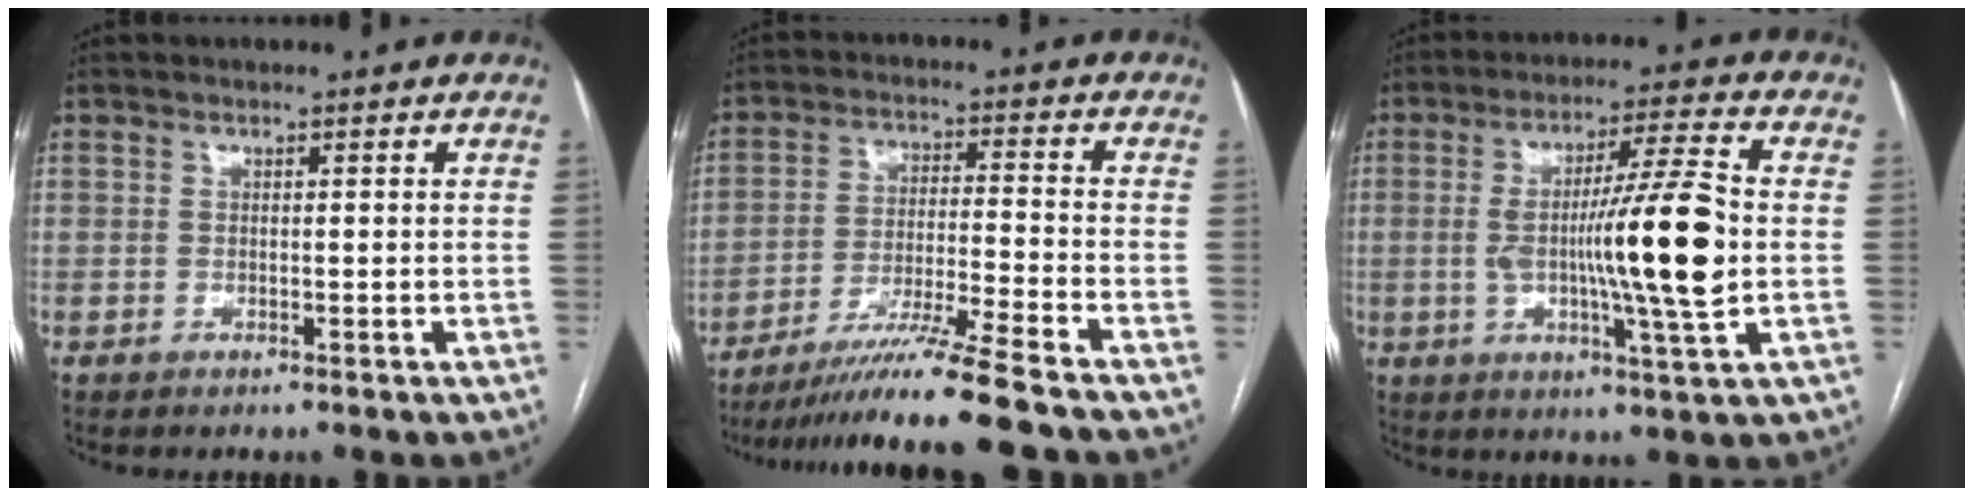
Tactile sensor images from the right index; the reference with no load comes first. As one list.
[{"total": 13.2, "force": [-11.1, -2.4, 6.8], "torque": [-0.105, -0.027, -0.185]}, {"total": 14.5, "force": [-0.7, -0.1, 14.5], "torque": [-0.249, 0.000, -0.015]}]